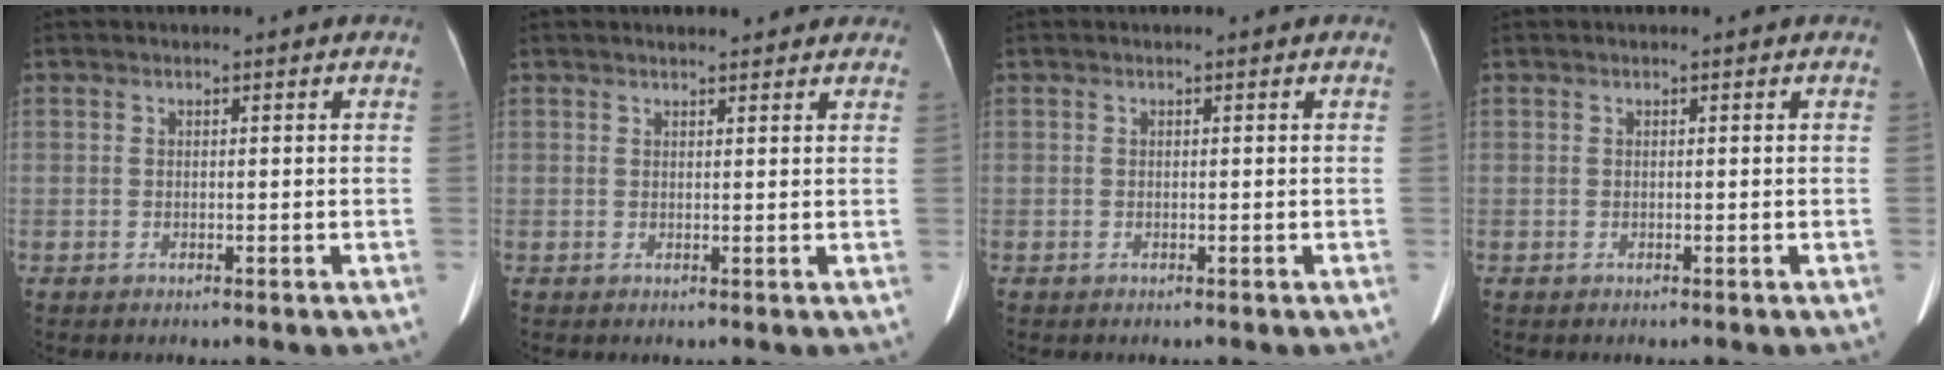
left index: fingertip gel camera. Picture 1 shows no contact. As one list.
[{"total": 5.1, "force": [4.4, 1.5, 2.1], "torque": [-0.019, 0.019, 0.048]}, {"total": 0.0}, {"total": 0.0}]